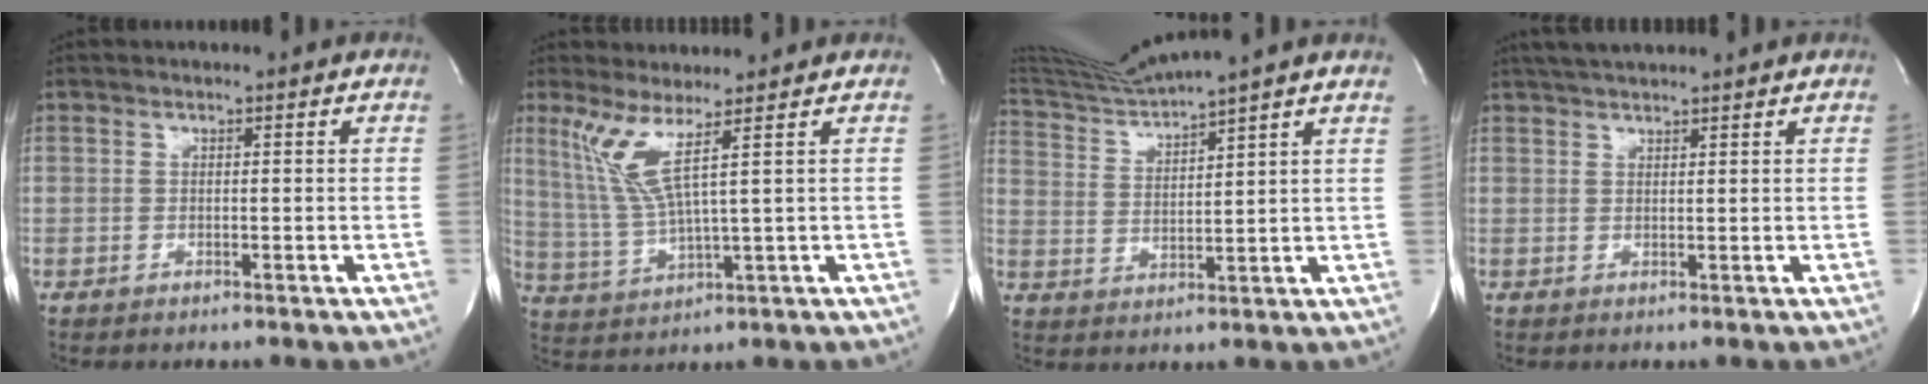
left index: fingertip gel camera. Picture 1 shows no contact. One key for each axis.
{"total": 6.4, "fx": 3.1, "fy": -0.8, "fz": 5.6, "tx": -0.128, "ty": -0.012, "tz": 0.073}
{"total": 8.5, "fx": 7.7, "fy": -2.5, "fz": 2.3, "tx": -0.054, "ty": -0.006, "tz": 0.146}
{"total": 5.0, "fx": 4.5, "fy": 0.4, "fz": 2.2, "tx": -0.039, "ty": 0.029, "tz": 0.075}